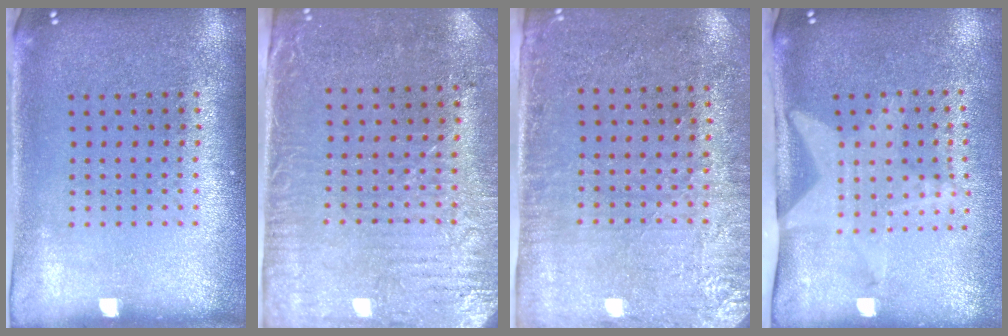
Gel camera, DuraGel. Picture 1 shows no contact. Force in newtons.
{"total": 3.2, "press": 2.7, "slide": 1.7}
{"total": 2.8, "press": 2.4, "slide": 1.4}
{"total": 2.1, "press": 1.6, "slide": 1.3}